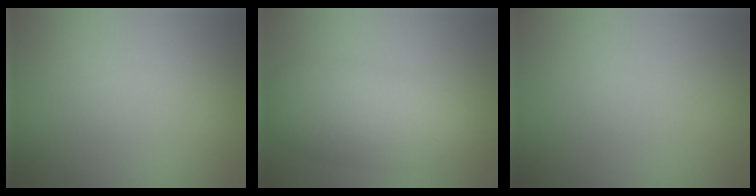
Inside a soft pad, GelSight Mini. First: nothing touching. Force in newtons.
{"total": 5.4, "press": 5.4, "slide": 0.1}
{"total": 0.0}